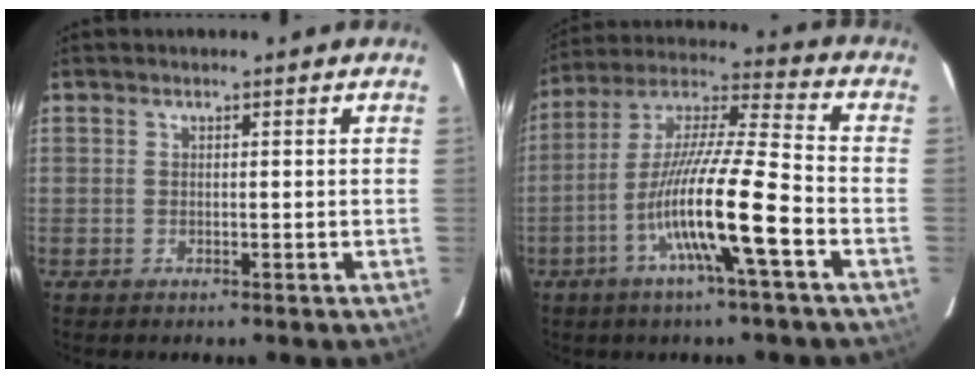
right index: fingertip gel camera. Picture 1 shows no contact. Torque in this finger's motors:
{"motor_torque": [1.52, -0.62, 1.05, 0.21]}